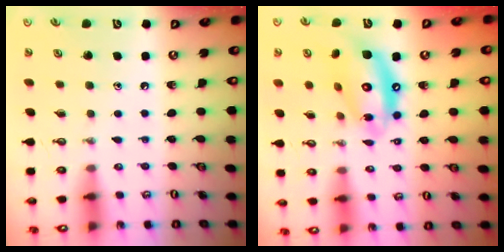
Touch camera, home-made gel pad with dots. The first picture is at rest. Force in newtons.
{"total": 15.9, "press": 15.8, "slide": 1.4}